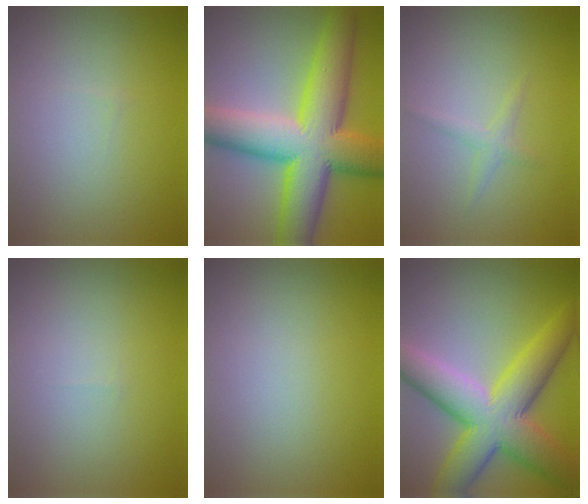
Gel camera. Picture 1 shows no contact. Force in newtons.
{"total": 13.3, "press": 13.3, "slide": 0.1}
{"total": 1.2, "press": 1.2, "slide": 0.1}
{"total": 0.0}
{"total": 0.0}
{"total": 10.6, "press": 10.6, "slide": 0.4}